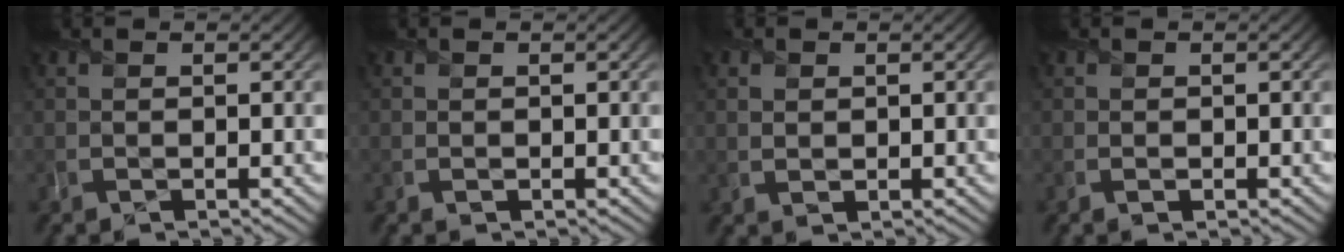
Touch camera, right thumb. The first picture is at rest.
{"total": 0.0}
{"total": 1.7, "force": [0.5, 1.4, 0.9], "torque": [-0.023, -0.004, 0.013]}
{"total": 1.0, "force": [-0.3, 0.8, 0.5], "torque": [-0.011, -0.007, -0.006]}